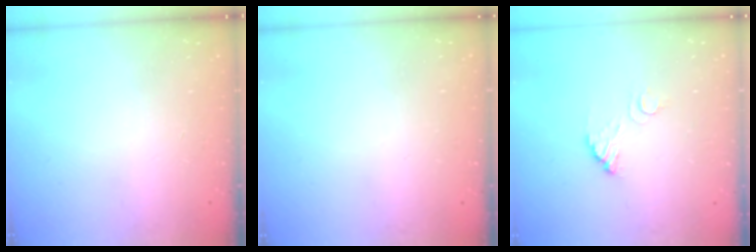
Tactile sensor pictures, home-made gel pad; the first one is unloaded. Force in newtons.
{"total": 2.8, "press": 2.8, "slide": 0.1}
{"total": 4.6, "press": 4.5, "slide": 0.2}